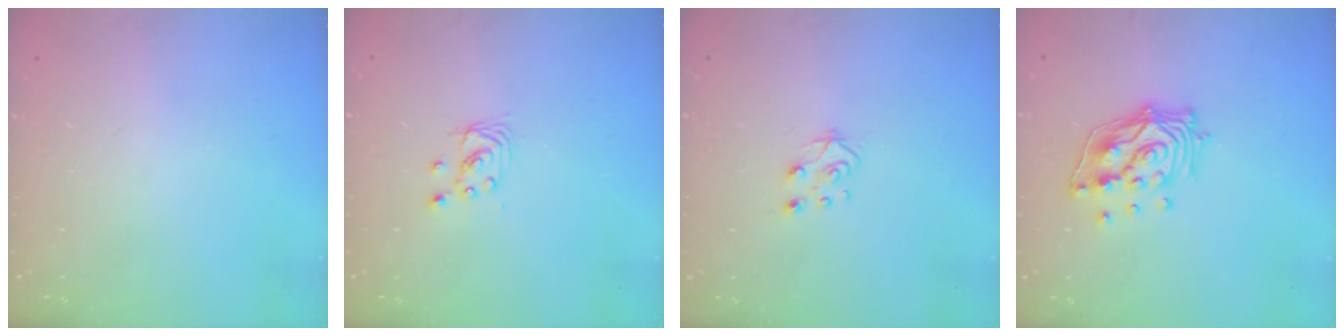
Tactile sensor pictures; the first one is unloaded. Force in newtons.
{"total": 2.8, "press": 2.8, "slide": 0.2}
{"total": 6.9, "press": 6.9, "slide": 0.6}
{"total": 13.9, "press": 13.8, "slide": 1.8}